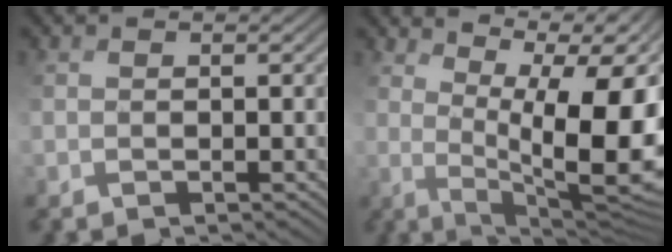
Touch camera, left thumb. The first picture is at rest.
{"total": 14.8, "force": [4.4, 5.4, 13.0], "torque": [-0.189, 0.016, 0.082]}